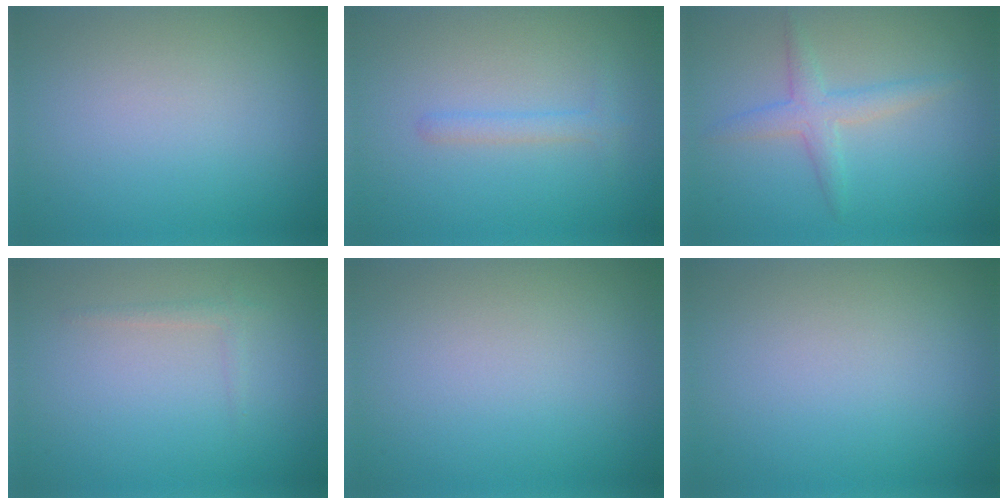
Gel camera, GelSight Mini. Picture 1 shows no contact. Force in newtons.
{"total": 1.3, "press": 1.3, "slide": 0.1}
{"total": 2.5, "press": 2.5, "slide": 0.1}
{"total": 0.9, "press": 0.9, "slide": 0.0}
{"total": 0.0}
{"total": 0.0}